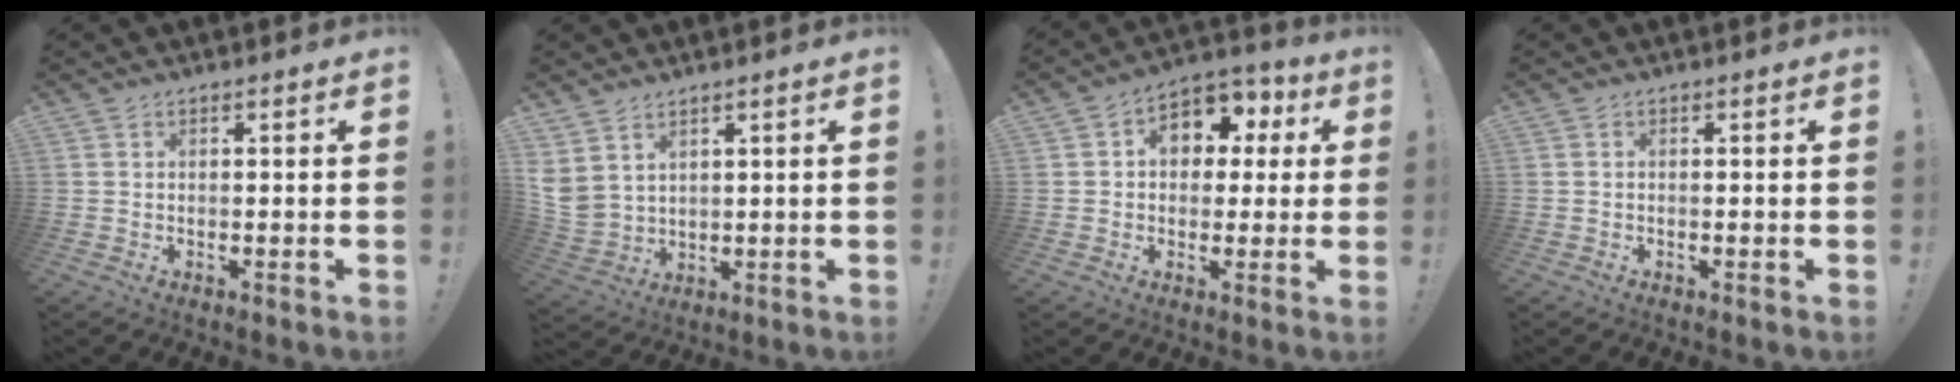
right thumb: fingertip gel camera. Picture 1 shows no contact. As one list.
[{"total": 5.3, "force": [3.5, 3.4, 2.1], "torque": [-0.058, -0.021, 0.071]}, {"total": 9.7, "force": [2.4, 7.7, 5.4], "torque": [-0.064, -0.007, 0.047]}, {"total": 0.0}]